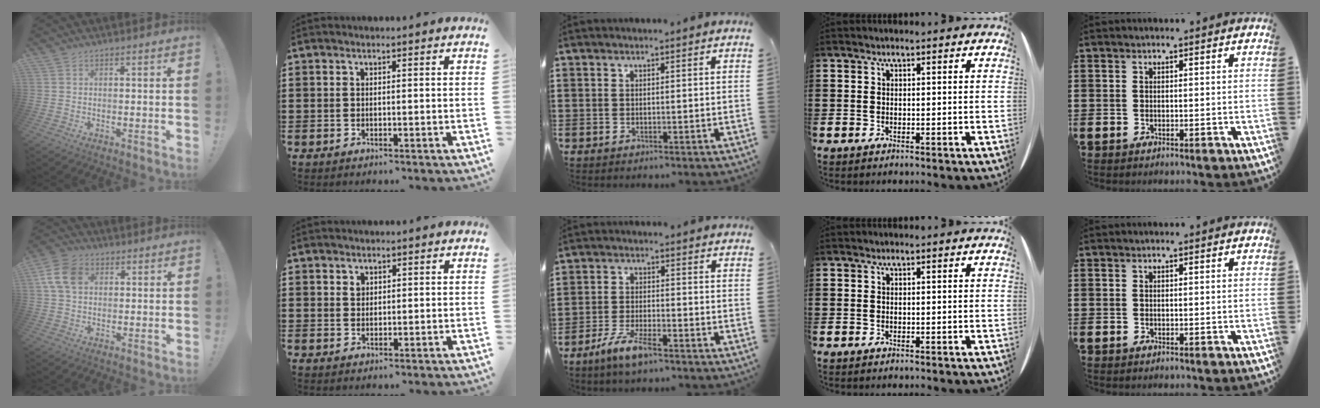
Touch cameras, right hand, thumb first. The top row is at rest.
{"thumb": {"total": 9.8, "force": [2.5, 7.0, 6.5], "torque": [-0.138, 0.010, 0.053]}, "index": {"total": 1.1, "force": [0.7, 0.8, 0.3], "torque": [-0.009, 0.002, 0.014]}, "middle": {"total": 5.6, "force": [-3.9, 1.4, 3.7], "torque": [-0.086, -0.005, -0.077]}}